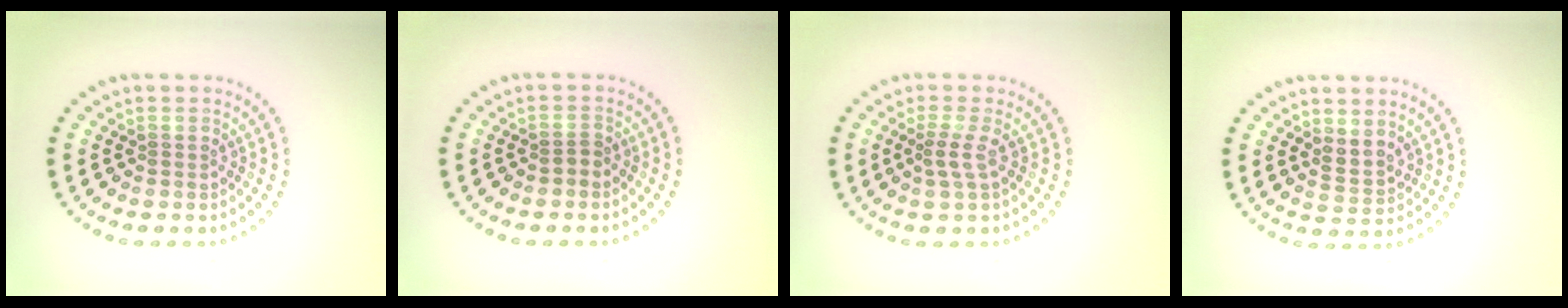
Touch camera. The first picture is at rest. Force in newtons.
{"total": 1.0, "press": 0.8, "slide": 0.6}
{"total": 1.5, "press": 1.0, "slide": 1.1}
{"total": 2.0, "press": 1.4, "slide": 1.4}